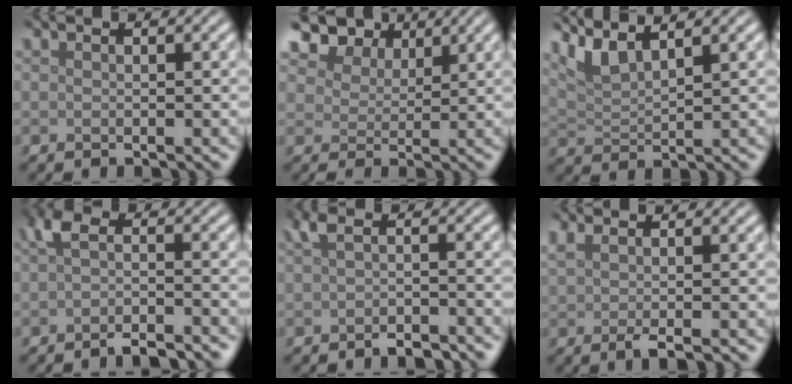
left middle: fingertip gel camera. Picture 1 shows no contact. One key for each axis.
{"total": 6.1, "fx": 4.5, "fy": 3.2, "fz": 2.5, "tx": -0.059, "ty": 0.007, "tz": 0.078}
{"total": 3.7, "fx": 3.0, "fy": 0.8, "fz": 2.1, "tx": -0.045, "ty": 0.005, "tz": 0.064}
{"total": 3.7, "fx": -2.1, "fy": 1.3, "fz": 2.8, "tx": -0.048, "ty": -0.008, "tz": -0.041}
{"total": 2.6, "fx": -1.4, "fy": 1.0, "fz": 2.0, "tx": -0.038, "ty": -0.004, "tz": -0.028}
{"total": 2.7, "fx": 0.2, "fy": 0.8, "fz": 2.6, "tx": -0.041, "ty": 0.004, "tz": 0.003}